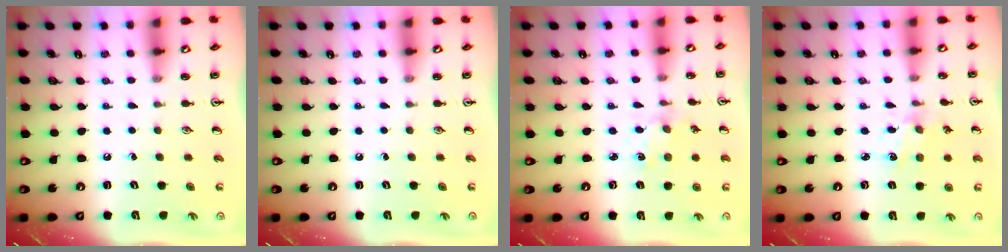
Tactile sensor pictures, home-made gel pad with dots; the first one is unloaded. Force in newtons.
{"total": 0.0}
{"total": 2.0, "press": 1.9, "slide": 0.4}
{"total": 2.5, "press": 2.5, "slide": 0.4}